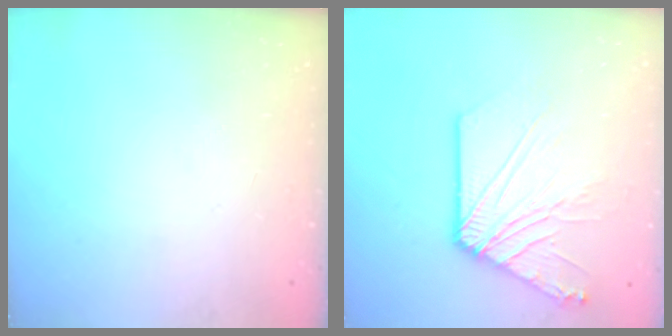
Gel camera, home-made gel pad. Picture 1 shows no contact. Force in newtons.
{"total": 13.4, "press": 13.4, "slide": 1.4}